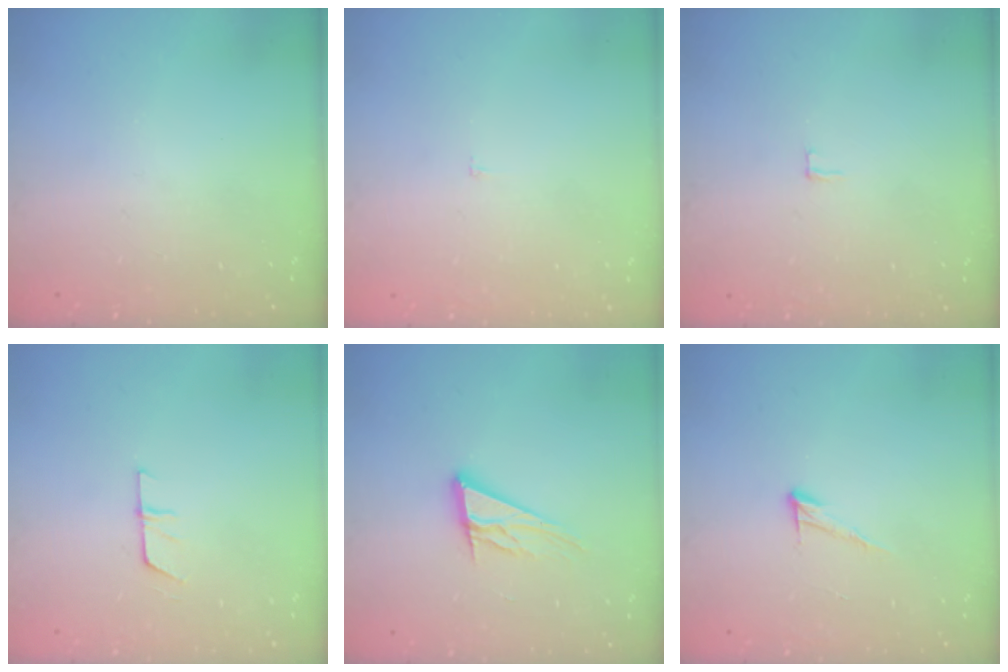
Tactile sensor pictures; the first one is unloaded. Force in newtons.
{"total": 2.2, "press": 2.2, "slide": 0.2}
{"total": 2.0, "press": 2.0, "slide": 0.2}
{"total": 5.4, "press": 5.4, "slide": 0.4}
{"total": 11.5, "press": 11.4, "slide": 1.9}
{"total": 5.9, "press": 5.9, "slide": 0.3}